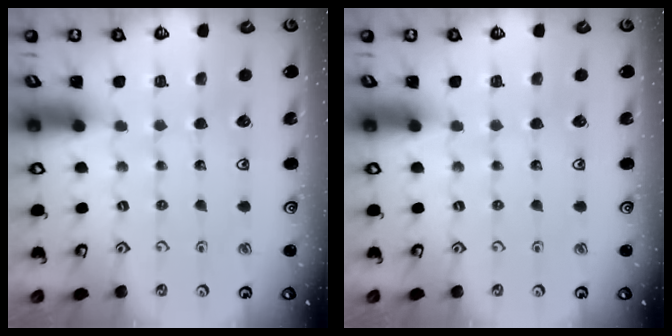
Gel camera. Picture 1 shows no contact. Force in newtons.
{"total": 0.0}